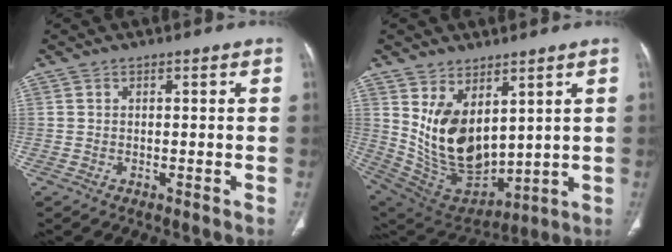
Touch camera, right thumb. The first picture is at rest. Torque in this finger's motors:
{"motor_torque": [-1.11, 1.80, 1.42, 0.10, 0.14]}